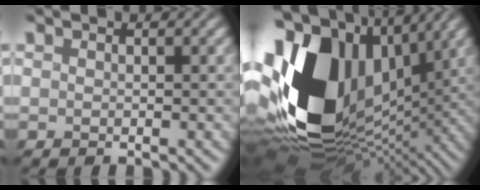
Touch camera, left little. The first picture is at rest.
{"total": 18.9, "force": [1.8, 13.0, 13.7], "torque": [-0.275, -0.027, 0.067]}